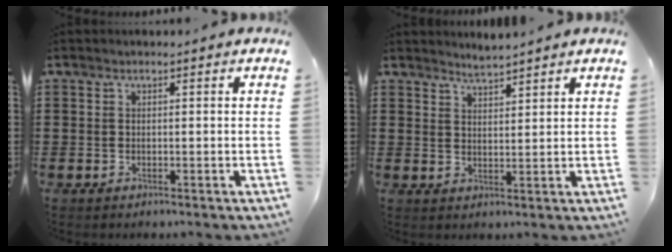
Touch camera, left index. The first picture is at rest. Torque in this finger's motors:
{"motor_torque": [0.51, -0.50, 0.00, 0.02]}